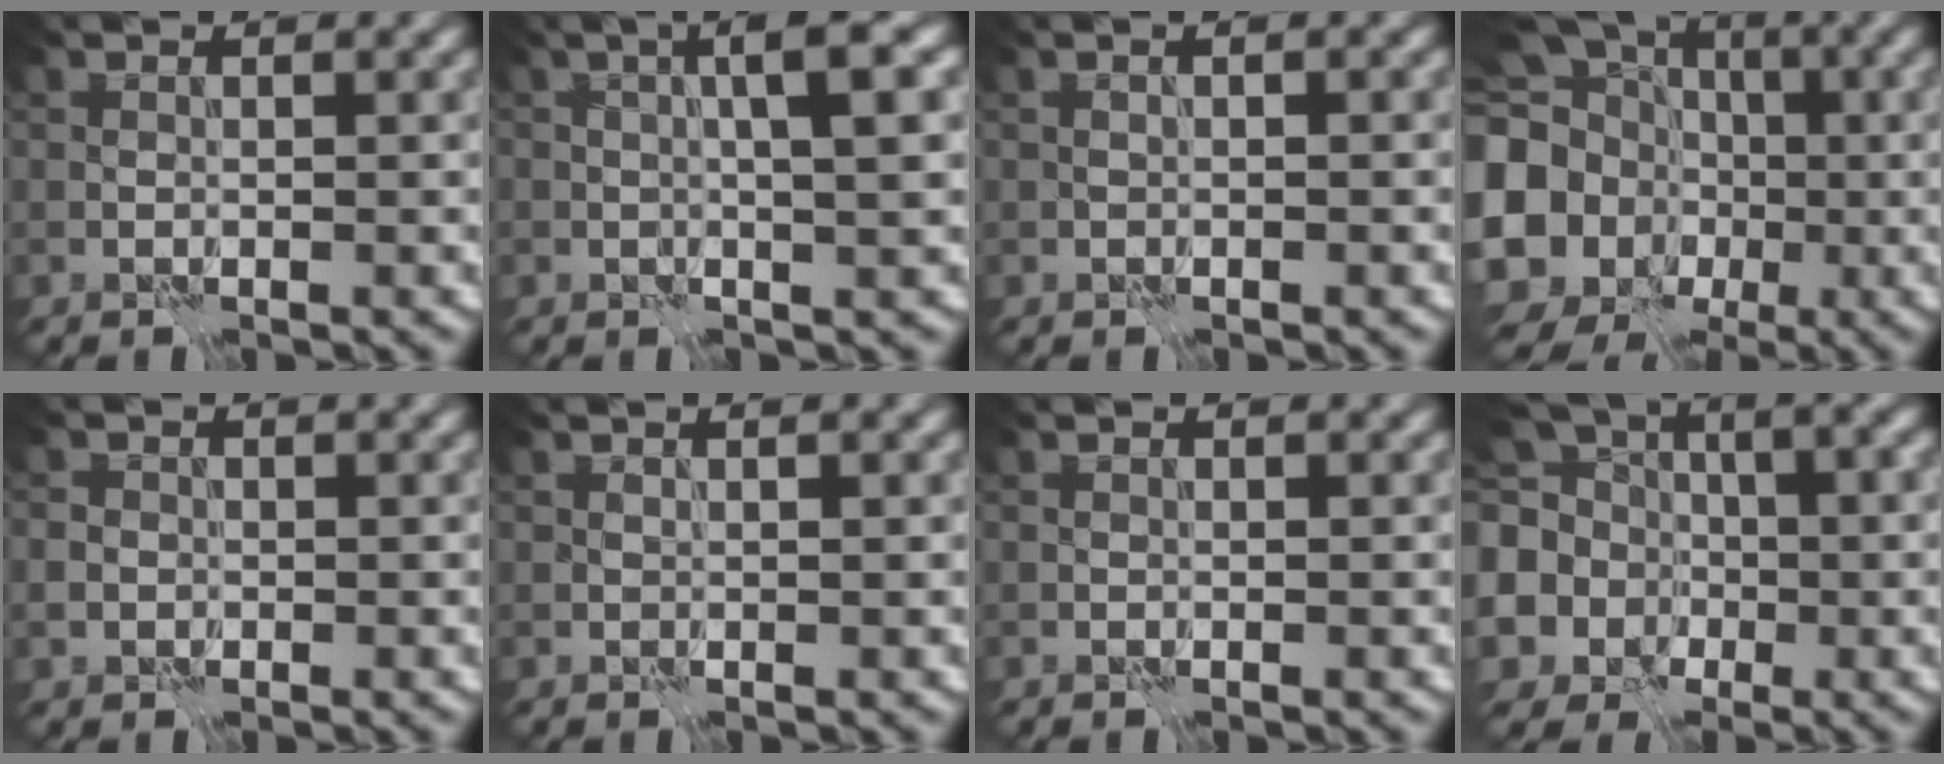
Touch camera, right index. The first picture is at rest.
{"total": 4.8, "force": [1.1, 1.0, 4.5], "torque": [-0.065, 0.017, 0.016]}
{"total": 0.6, "force": [0.1, 0.2, 0.6], "torque": [-0.013, 0.000, -0.006]}
{"total": 18.7, "force": [-1.9, 17.0, 7.6], "torque": [-0.191, -0.006, -0.073]}
{"total": 0.9, "force": [-0.2, 0.9, -0.1], "torque": [0.006, 0.002, -0.006]}
{"total": 0.9, "force": [0.6, 0.2, 0.6], "torque": [-0.012, 0.000, 0.004]}
{"total": 0.0}
{"total": 7.5, "force": [-0.3, 6.7, 3.4], "torque": [-0.076, 0.001, -0.022]}